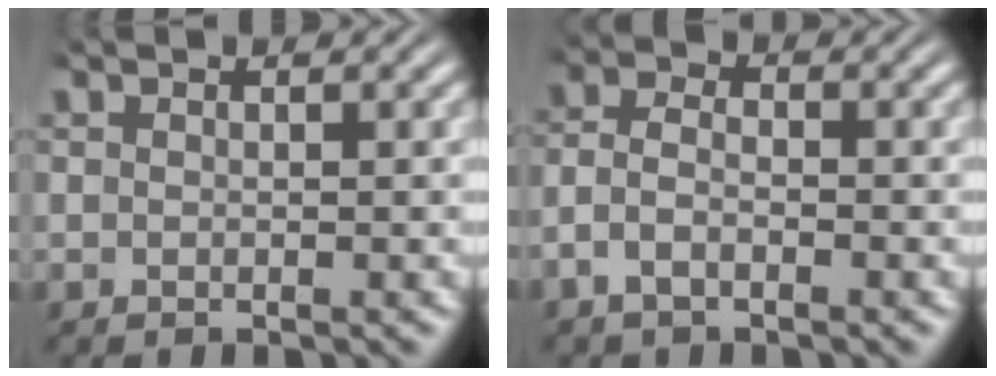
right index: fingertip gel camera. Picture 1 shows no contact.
{"total": 3.5, "force": [-1.4, 2.4, 2.1], "torque": [-0.057, -0.015, -0.021]}